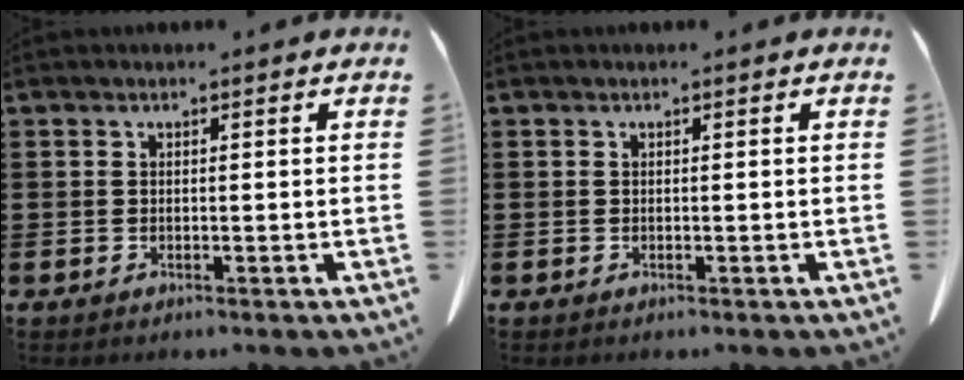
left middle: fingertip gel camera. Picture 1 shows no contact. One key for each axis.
{"total": 0.0}